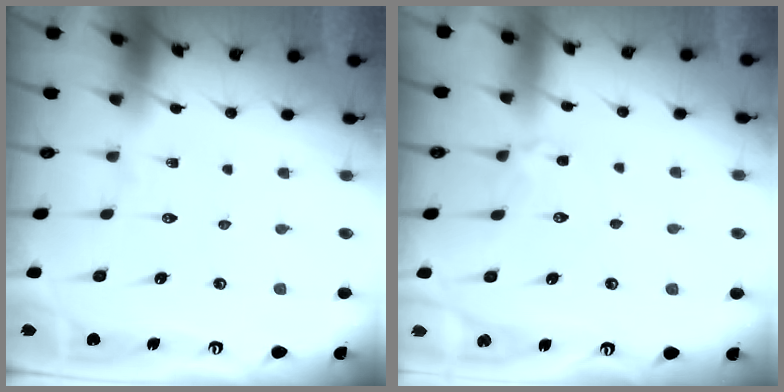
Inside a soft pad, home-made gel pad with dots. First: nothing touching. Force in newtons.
{"total": 2.9, "press": 2.9, "slide": 0.6}